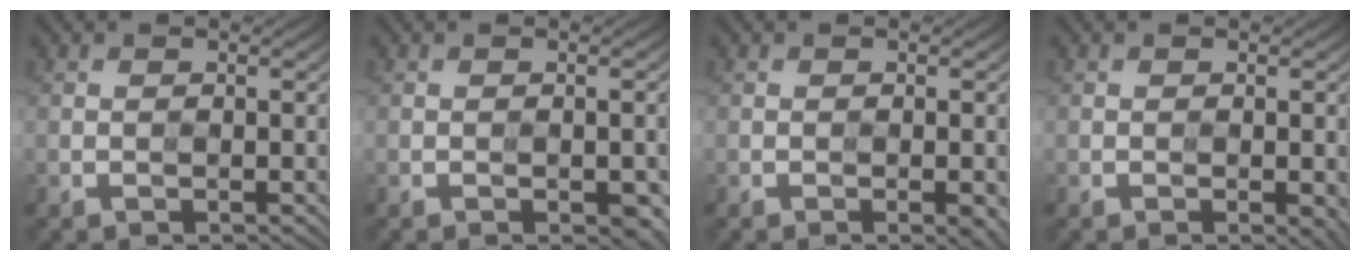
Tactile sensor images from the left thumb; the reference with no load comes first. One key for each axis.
{"total": 3.8, "fx": -1.7, "fy": 2.1, "fz": 2.6, "tx": -0.023, "ty": -0.016, "tz": -0.014}
{"total": 4.4, "fx": -2.0, "fy": 1.7, "fz": 3.5, "tx": -0.030, "ty": -0.014, "tz": -0.015}
{"total": 4.5, "fx": -1.6, "fy": 2.0, "fz": 3.7, "tx": -0.034, "ty": -0.012, "tz": -0.009}